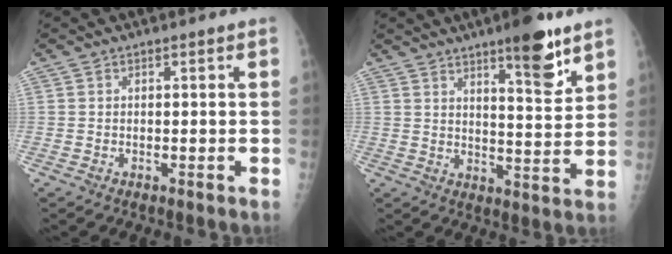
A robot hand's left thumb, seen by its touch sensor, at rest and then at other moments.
{"total": 10.8, "force": [7.0, 2.6, 7.8], "torque": [-0.093, -0.045, 0.101]}